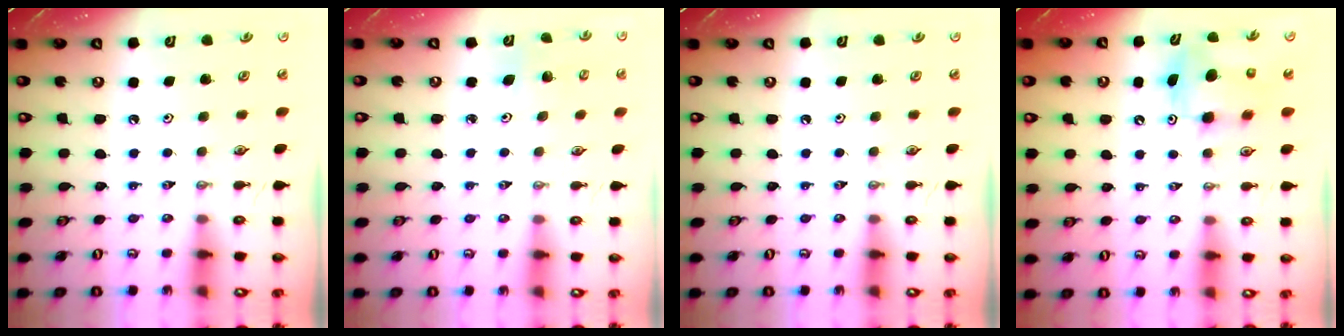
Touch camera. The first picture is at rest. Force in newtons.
{"total": 2.9, "press": 2.8, "slide": 0.8}
{"total": 0.0}
{"total": 9.2, "press": 9.2, "slide": 0.3}